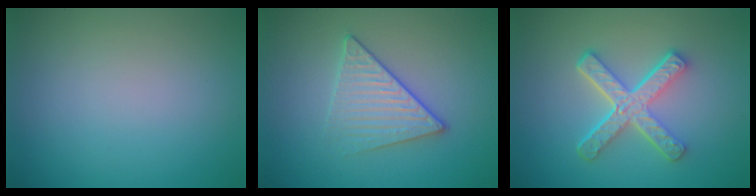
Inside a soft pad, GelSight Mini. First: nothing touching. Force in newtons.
{"total": 3.3, "press": 3.0, "slide": 1.3}
{"total": 5.1, "press": 3.7, "slide": 3.5}